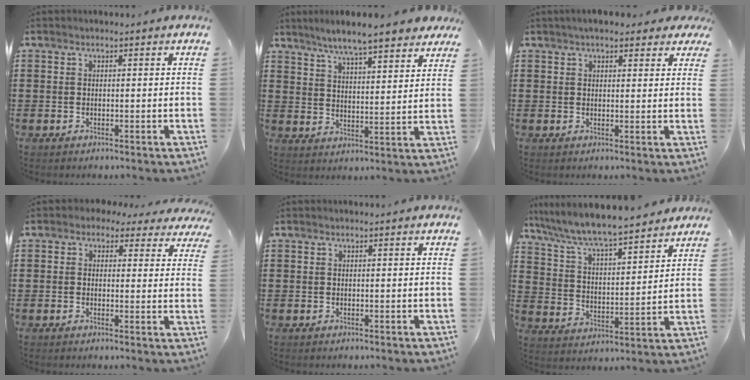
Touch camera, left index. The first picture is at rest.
{"total": 6.6, "force": [5.9, 0.2, 2.9], "torque": [-0.080, -0.025, 0.102]}
{"total": 3.6, "force": [3.0, 1.3, 1.6], "torque": [-0.041, 0.005, 0.055]}
{"total": 2.0, "force": [1.3, 1.3, 0.8], "torque": [-0.026, 0.004, 0.022]}
{"total": 0.0}
{"total": 7.1, "force": [6.6, 0.5, 2.6], "torque": [-0.078, -0.040, 0.111]}